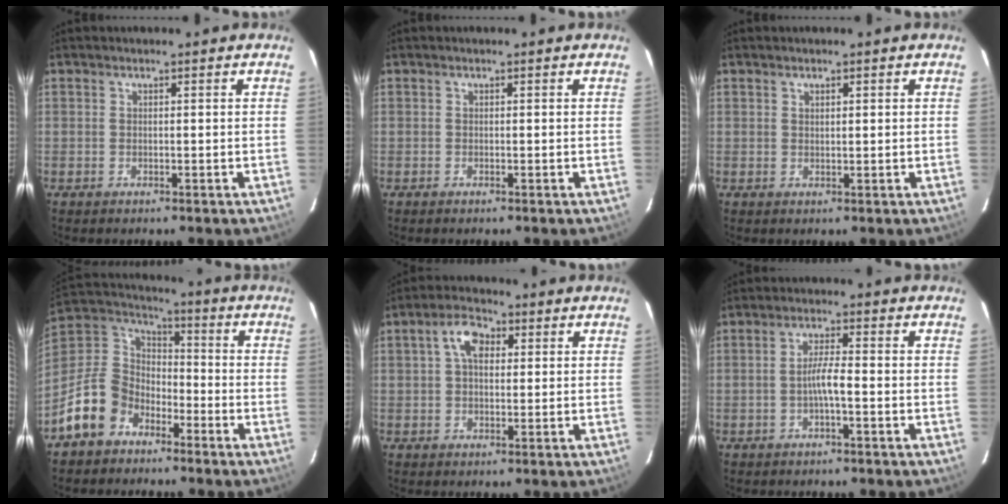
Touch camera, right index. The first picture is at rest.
{"total": 0.0}
{"total": 0.8, "force": [0.6, 0.2, 0.5], "torque": [-0.006, 0.001, 0.012]}
{"total": 13.6, "force": [-8.4, 9.4, 5.1], "torque": [-0.132, 0.028, -0.147]}
{"total": 5.1, "force": [1.5, 3.2, 3.8], "torque": [-0.068, 0.019, 0.026]}
{"total": 3.1, "force": [-1.2, -0.1, 2.8], "torque": [-0.056, 0.004, -0.022]}